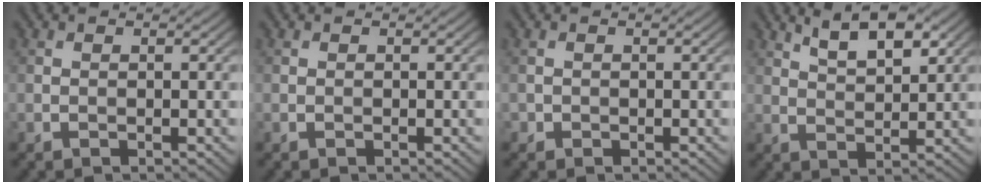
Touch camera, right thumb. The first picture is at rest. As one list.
[{"total": 0.0}, {"total": 0.6, "force": [-0.1, 0.6, 0.0], "torque": [0.004, -0.005, -0.005]}, {"total": 5.9, "force": [3.7, 2.2, 4.1], "torque": [-0.077, 0.006, 0.071]}]